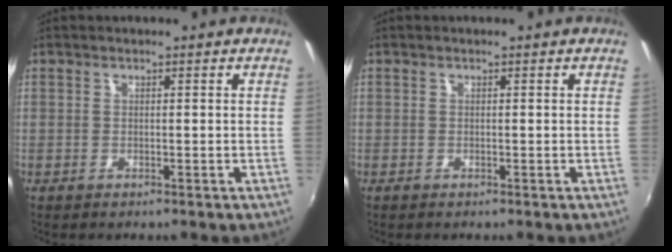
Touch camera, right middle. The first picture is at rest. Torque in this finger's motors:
{"motor_torque": [-0.29, 0.10, 0.00, -0.01]}